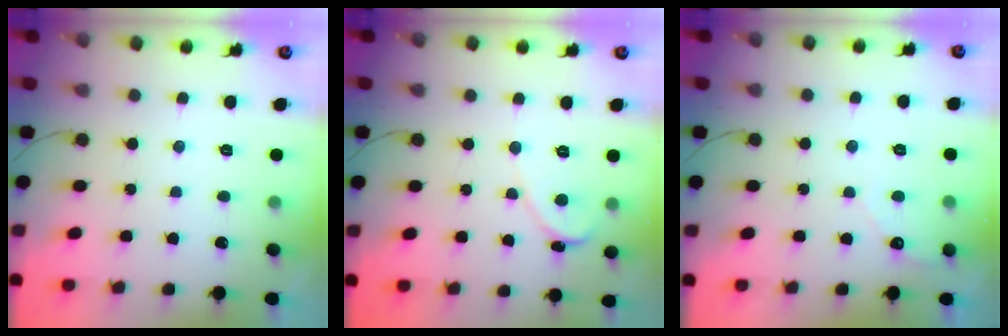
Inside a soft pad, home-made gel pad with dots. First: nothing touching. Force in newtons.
{"total": 1.4, "press": 1.3, "slide": 0.1}
{"total": 2.6, "press": 2.6, "slide": 0.2}